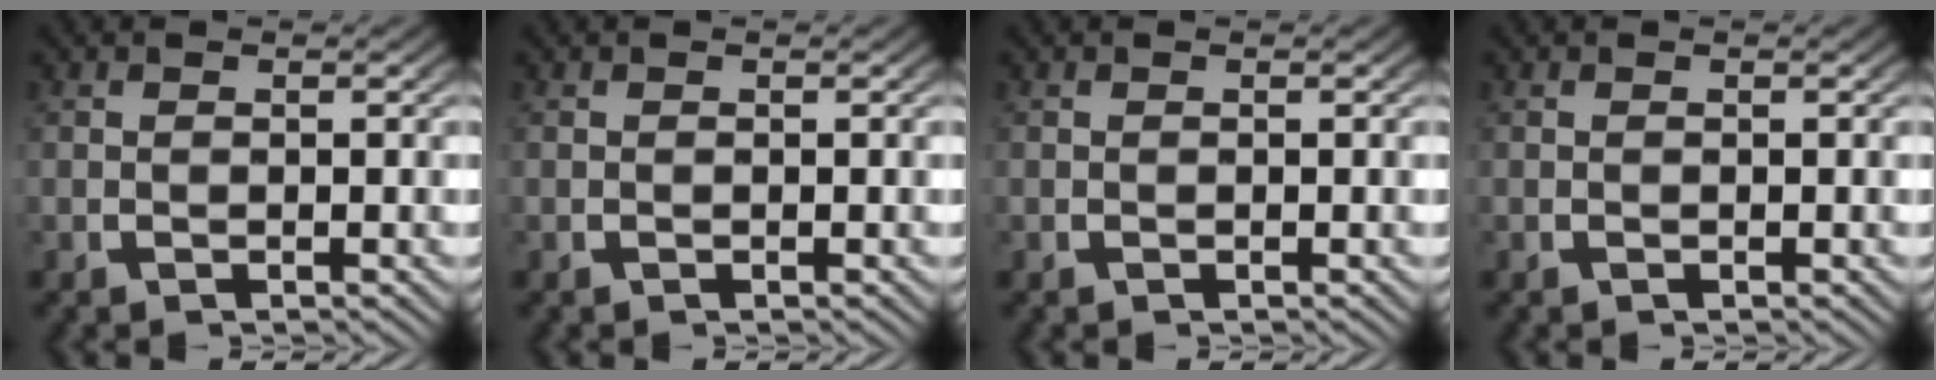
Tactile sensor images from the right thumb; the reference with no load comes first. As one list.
[{"total": 0.0}, {"total": 0.0}, {"total": 0.0}]